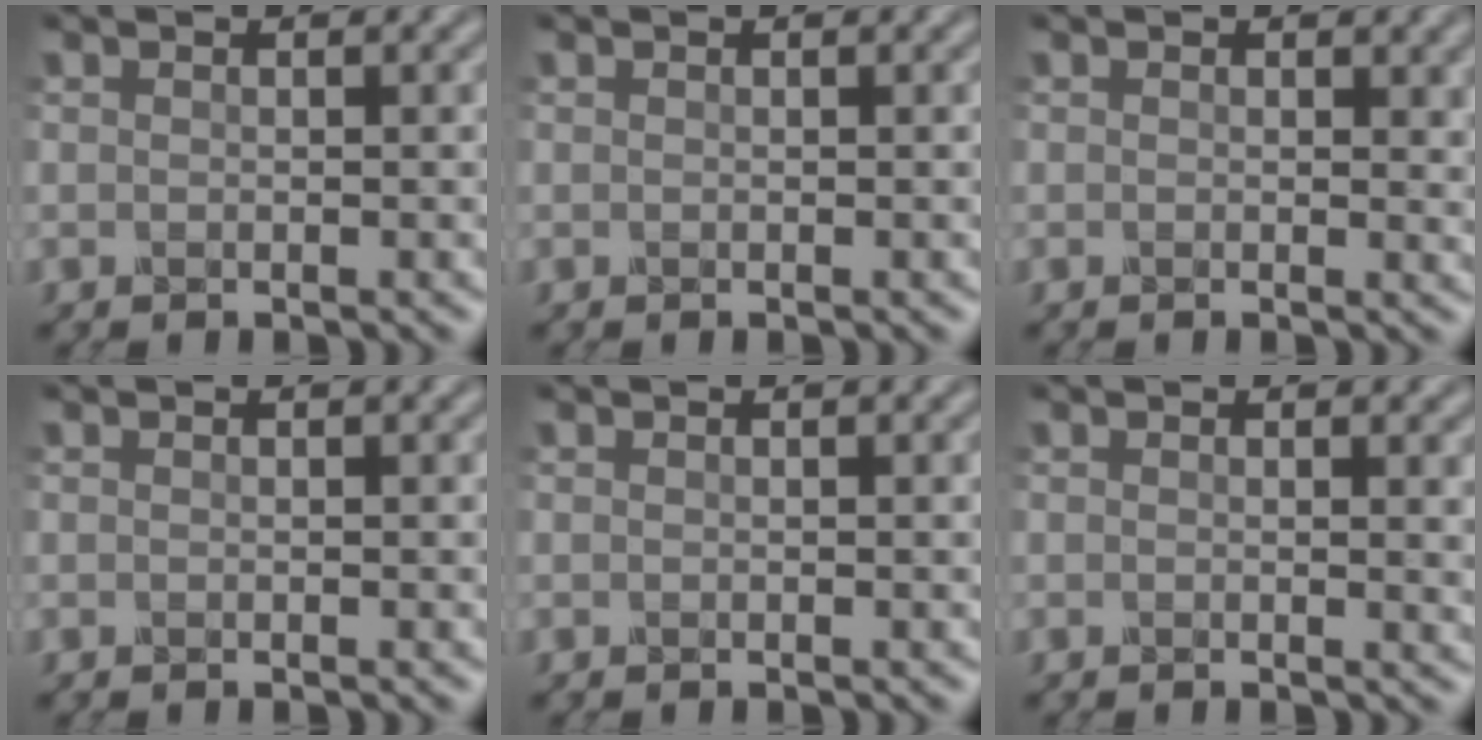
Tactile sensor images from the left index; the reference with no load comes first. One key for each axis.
{"total": 0.0}
{"total": 1.4, "fx": 0.2, "fy": 0.7, "fz": 1.2, "tx": -0.027, "ty": -0.005, "tz": 0.003}
{"total": 0.0}
{"total": 0.0}
{"total": 1.6, "fx": 0.2, "fy": 0.6, "fz": 1.5, "tx": -0.023, "ty": -0.004, "tz": 0.001}